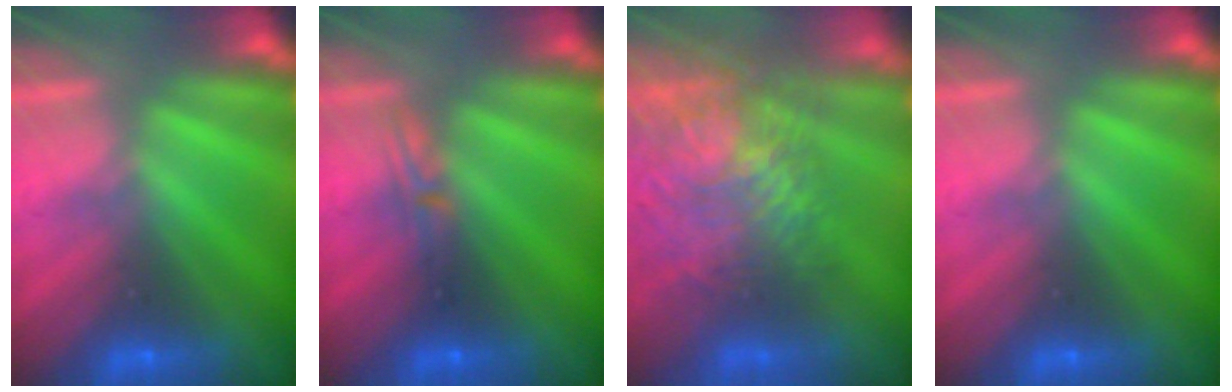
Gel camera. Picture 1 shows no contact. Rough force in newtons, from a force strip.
{"total": 2.3}
{"total": 10.8}
{"total": 0.0}